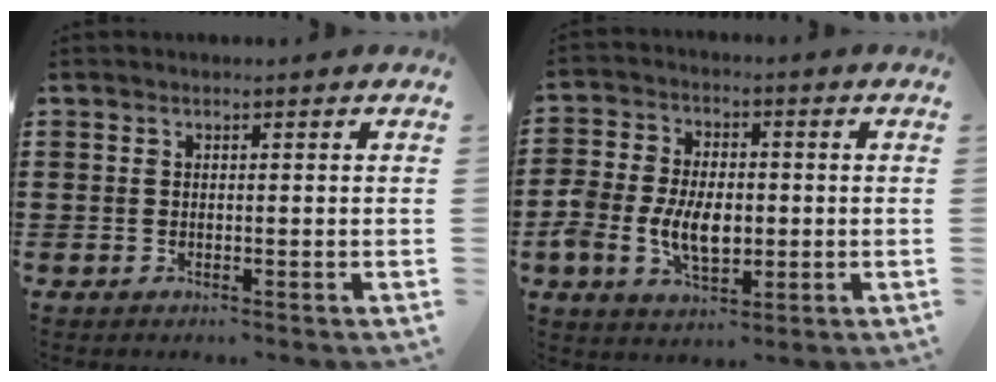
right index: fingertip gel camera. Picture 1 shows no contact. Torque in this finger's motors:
{"motor_torque": [1.13, -1.01, 0.77, 0.21]}